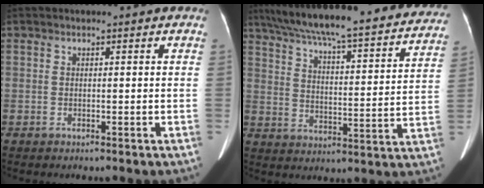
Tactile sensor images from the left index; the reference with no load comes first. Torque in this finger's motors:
{"motor_torque": [0.85, -1.29, 0.36, 0.14]}